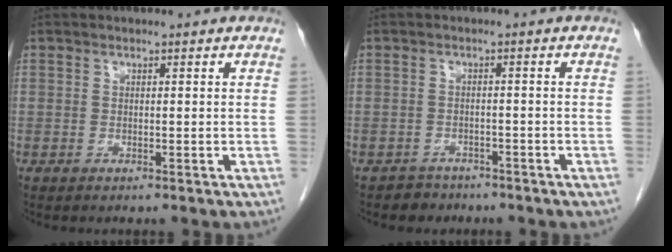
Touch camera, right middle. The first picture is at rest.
{"total": 2.9, "force": [-2.2, 1.8, -0.4], "torque": [-0.002, 0.010, -0.030]}